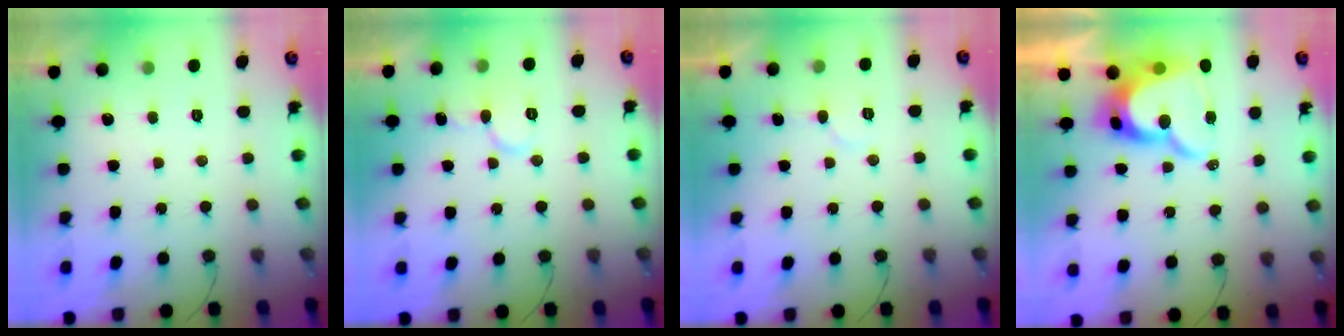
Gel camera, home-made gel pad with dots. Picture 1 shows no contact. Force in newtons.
{"total": 7.6, "press": 7.6, "slide": 0.8}
{"total": 4.9, "press": 4.9, "slide": 0.3}
{"total": 14.7, "press": 14.6, "slide": 1.4}